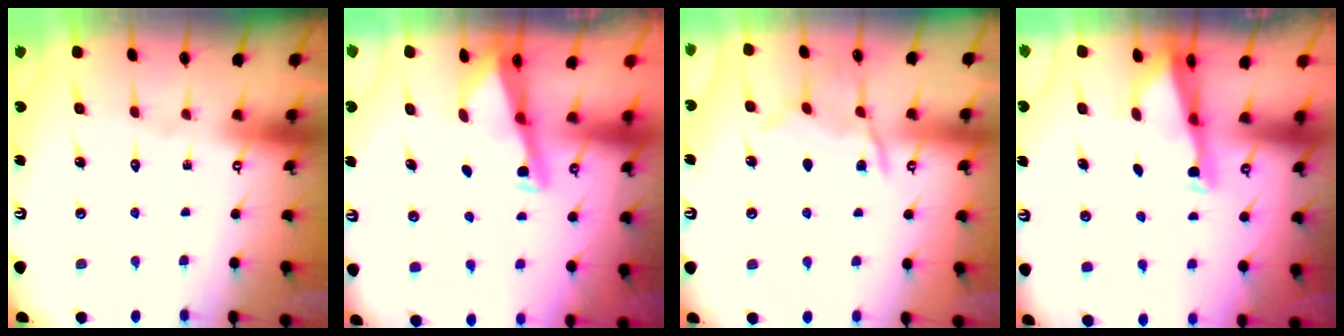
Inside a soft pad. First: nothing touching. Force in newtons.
{"total": 2.7, "press": 2.7, "slide": 0.2}
{"total": 9.6, "press": 9.6, "slide": 0.9}
{"total": 2.7, "press": 2.6, "slide": 0.7}